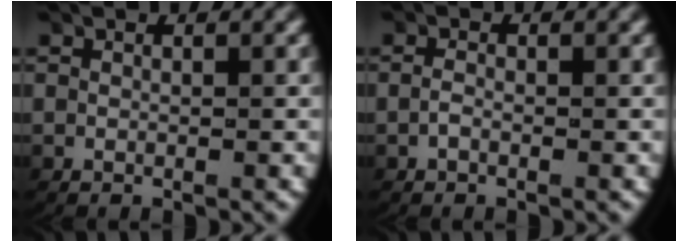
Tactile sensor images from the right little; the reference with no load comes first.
{"total": 0.7, "force": [-0.6, 0.3, 0.4], "torque": [-0.014, -0.003, -0.011]}